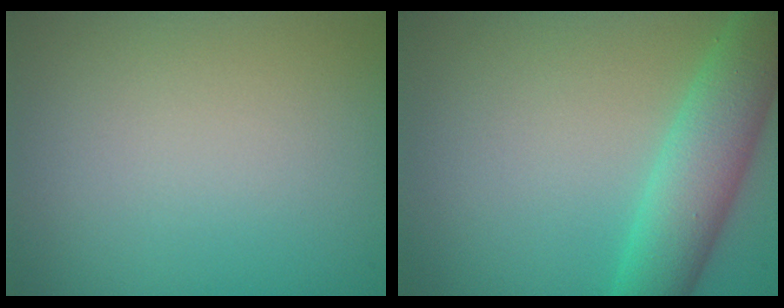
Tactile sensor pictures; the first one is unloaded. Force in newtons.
{"total": 5.5, "press": 5.5, "slide": 0.2}